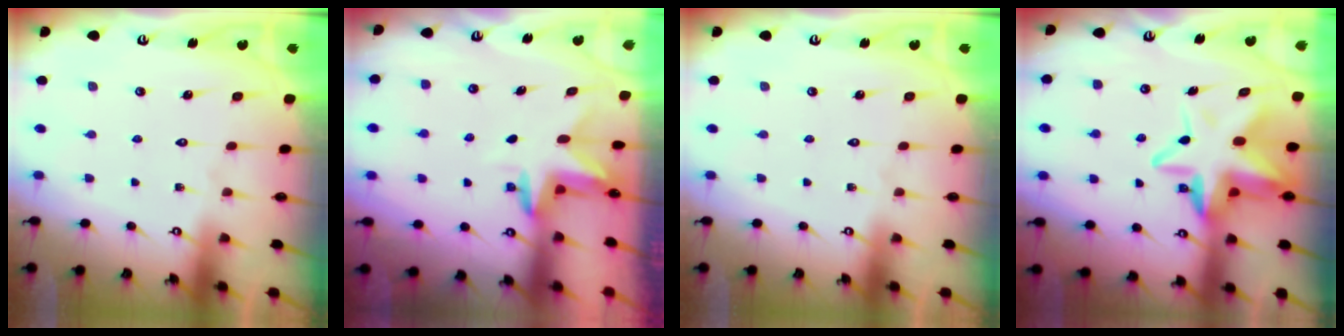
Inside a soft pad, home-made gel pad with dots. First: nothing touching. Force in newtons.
{"total": 3.3, "press": 3.3, "slide": 0.3}
{"total": 0.0}
{"total": 12.2, "press": 11.9, "slide": 2.5}